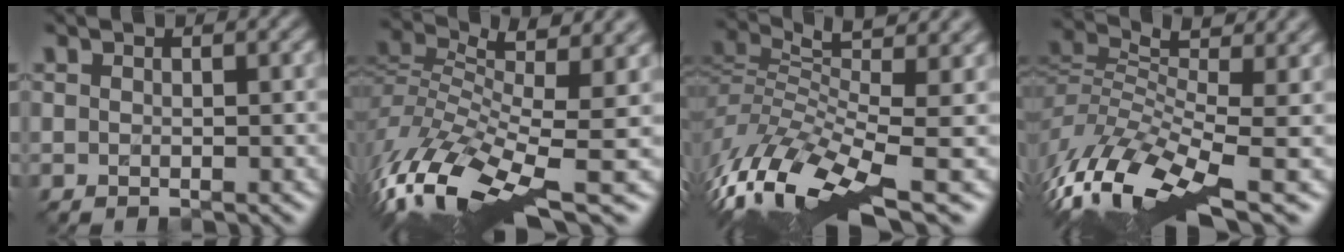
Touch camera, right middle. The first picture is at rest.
{"total": 12.0, "force": [-3.0, 4.0, 10.9], "torque": [-0.239, 0.019, -0.046]}
{"total": 11.1, "force": [-2.4, 3.4, 10.3], "torque": [-0.218, 0.016, -0.037]}
{"total": 10.4, "force": [-3.0, 3.7, 9.3], "torque": [-0.206, 0.020, -0.054]}